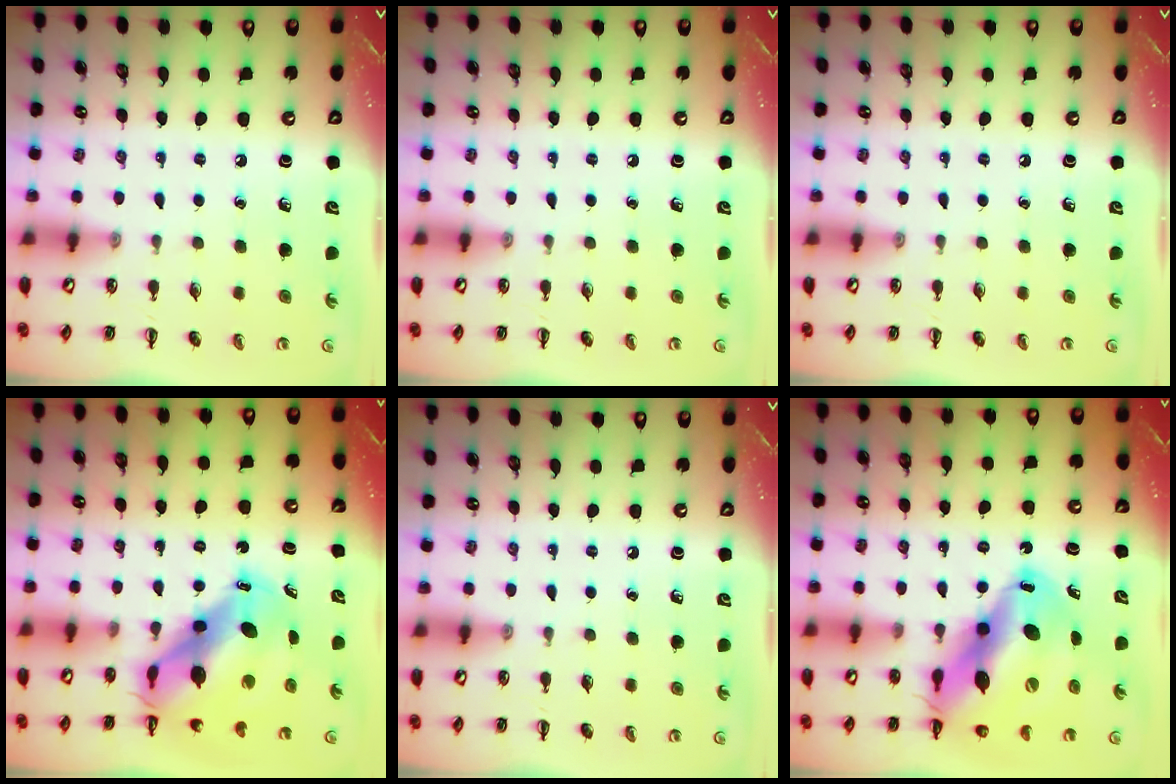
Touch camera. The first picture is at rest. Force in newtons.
{"total": 0.0}
{"total": 0.0}
{"total": 11.2, "press": 10.8, "slide": 3.0}
{"total": 0.0}
{"total": 19.0, "press": 18.1, "slide": 5.5}